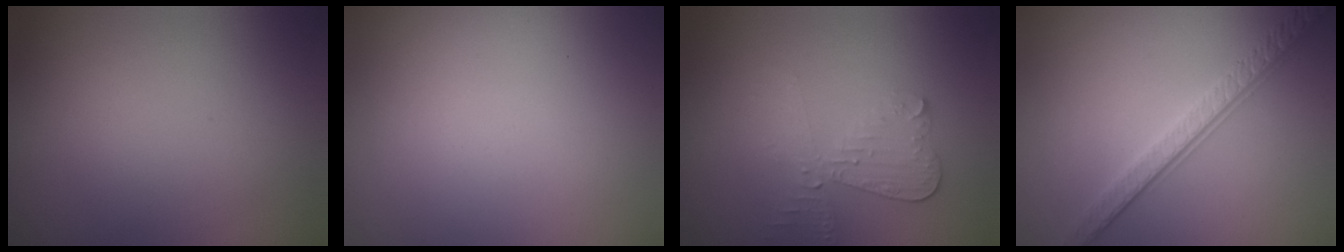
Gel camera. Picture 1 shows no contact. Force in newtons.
{"total": 0.0}
{"total": 2.8, "press": 2.5, "slide": 1.3}
{"total": 3.6, "press": 3.2, "slide": 1.7}